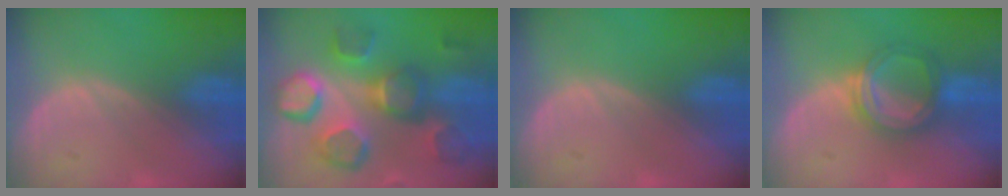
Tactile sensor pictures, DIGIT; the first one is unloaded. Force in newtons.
{"total": 11.9, "press": 10.9, "slide": 4.8}
{"total": 0.0}
{"total": 5.9, "press": 5.5, "slide": 2.0}